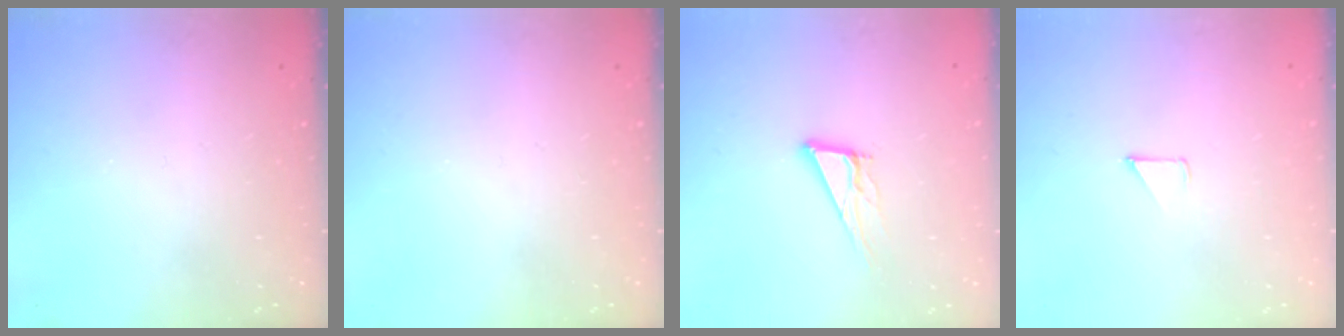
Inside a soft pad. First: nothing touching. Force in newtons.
{"total": 0.0}
{"total": 10.8, "press": 10.5, "slide": 2.6}
{"total": 2.9, "press": 2.8, "slide": 0.3}